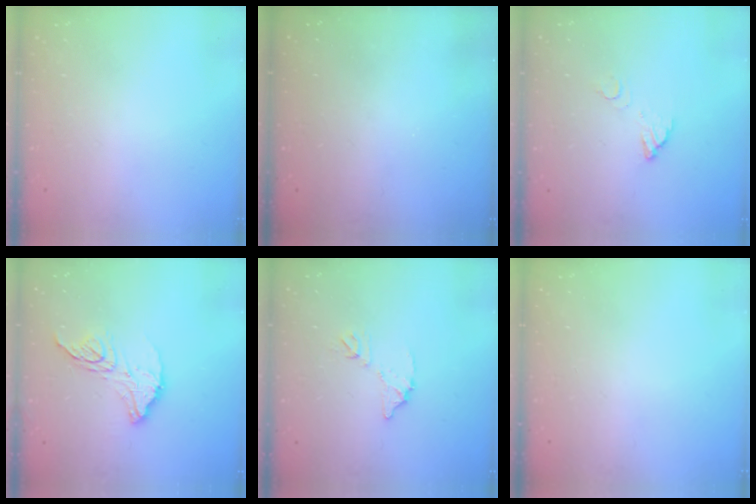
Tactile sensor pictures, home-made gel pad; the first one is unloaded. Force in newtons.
{"total": 3.3, "press": 3.3, "slide": 0.1}
{"total": 3.5, "press": 3.5, "slide": 0.3}
{"total": 12.3, "press": 12.2, "slide": 1.2}
{"total": 7.8, "press": 7.8, "slide": 0.3}
{"total": 0.0}